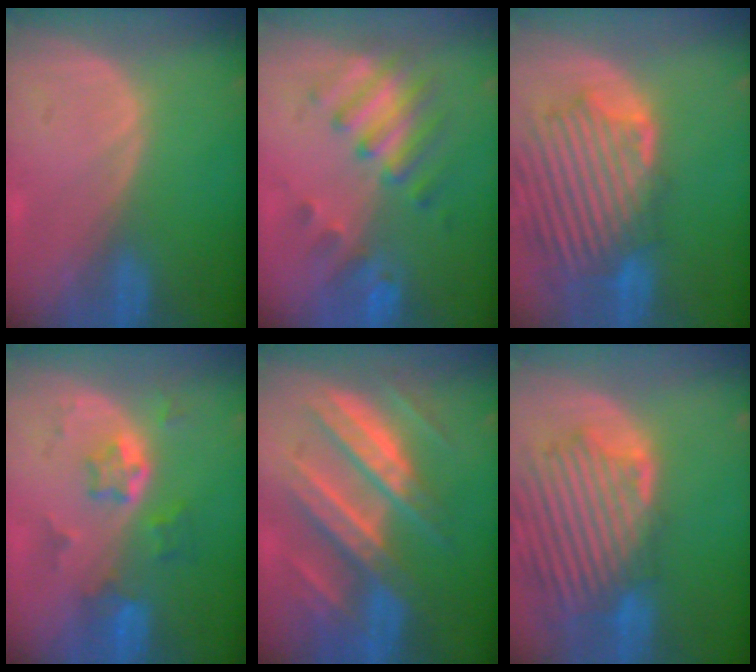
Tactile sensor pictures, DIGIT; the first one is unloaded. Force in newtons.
{"total": 7.2, "press": 7.0, "slide": 1.4}
{"total": 12.7, "press": 11.5, "slide": 5.3}
{"total": 5.9, "press": 5.4, "slide": 2.5}
{"total": 11.3, "press": 11.2, "slide": 1.1}
{"total": 13.3, "press": 11.6, "slide": 6.4}